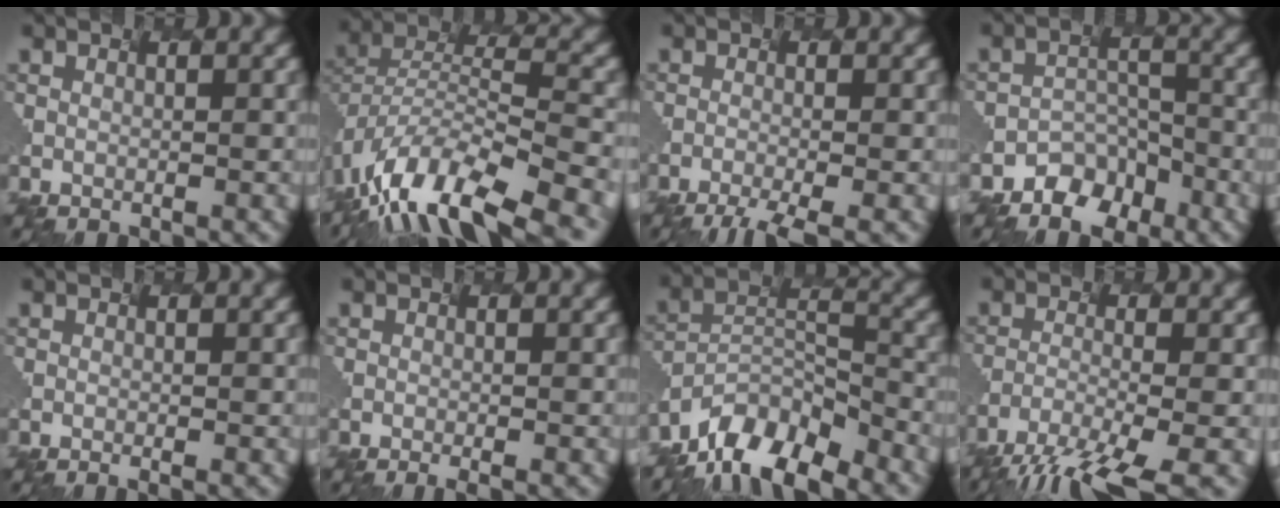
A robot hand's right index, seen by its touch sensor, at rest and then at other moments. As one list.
[{"total": 12.3, "force": [-9.9, 3.1, 6.6], "torque": [-0.167, -0.007, -0.147]}, {"total": 3.9, "force": [-3.2, -0.2, 2.1], "torque": [-0.034, -0.008, -0.031]}, {"total": 4.3, "force": [-4.1, 1.1, -0.6], "torque": [-0.007, -0.009, -0.047]}, {"total": 1.1, "force": [-0.4, 0.2, 1.0], "torque": [-0.002, 0.002, -0.007]}, {"total": 1.8, "force": [-1.0, 0.2, 1.5], "torque": [-0.008, -0.001, -0.002]}, {"total": 11.1, "force": [-10.2, 2.8, 3.2], "torque": [-0.087, -0.001, -0.148]}, {"total": 7.3, "force": [-6.1, 0.1, 4.0], "torque": [-0.086, -0.014, -0.091]}]